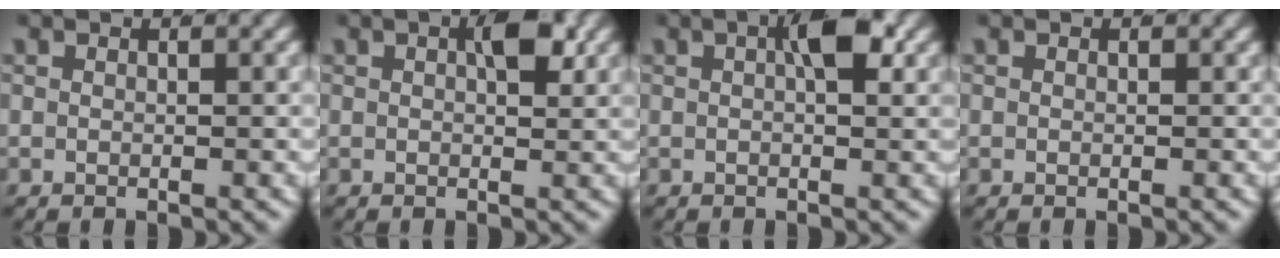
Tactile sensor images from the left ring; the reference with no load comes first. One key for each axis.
{"total": 2.7, "fx": 0.8, "fy": 0.8, "fz": 2.4, "tx": -0.035, "ty": 0.003, "tz": 0.011}
{"total": 3.4, "fx": 0.9, "fy": 0.9, "fz": 3.2, "tx": -0.048, "ty": 0.007, "tz": 0.011}
{"total": 0.0}